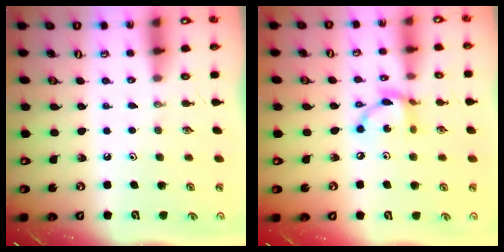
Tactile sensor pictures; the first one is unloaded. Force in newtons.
{"total": 10.9, "press": 10.9, "slide": 0.8}